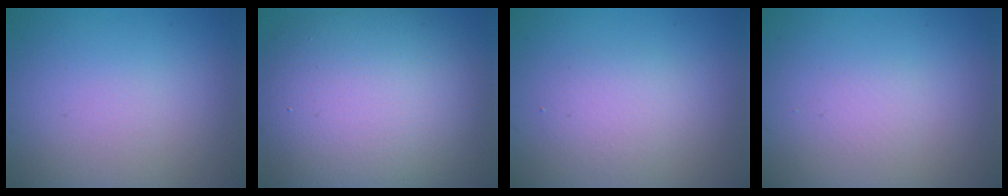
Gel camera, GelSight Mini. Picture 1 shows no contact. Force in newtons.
{"total": 12.8, "press": 12.8, "slide": 0.7}
{"total": 1.9, "press": 1.9, "slide": 0.2}
{"total": 0.7, "press": 0.7, "slide": 0.0}